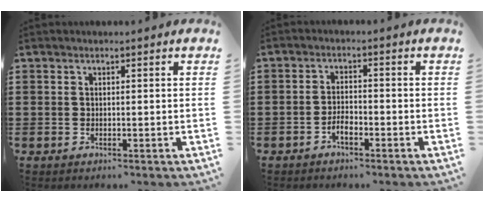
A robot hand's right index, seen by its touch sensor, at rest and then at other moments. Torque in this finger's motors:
{"motor_torque": [0.99, 1.15, 0.06, 0.04]}